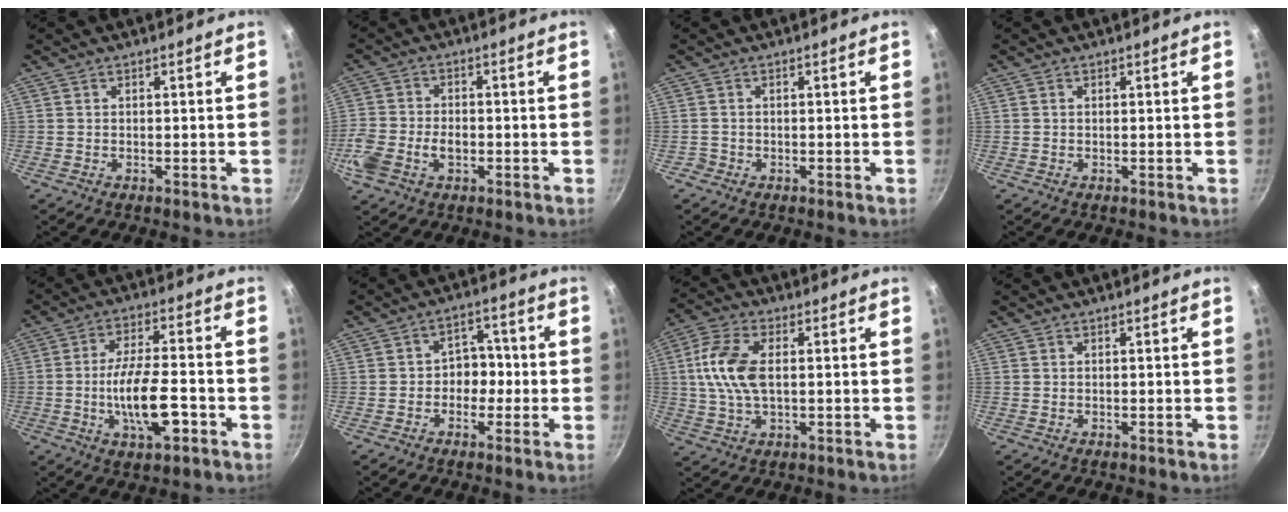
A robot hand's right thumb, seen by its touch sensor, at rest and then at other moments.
{"total": 9.3, "force": [-3.0, 6.3, 6.1], "torque": [-0.122, 0.021, -0.065]}
{"total": 1.1, "force": [-0.6, 0.9, 0.0], "torque": [0.001, 0.007, -0.012]}
{"total": 0.0}
{"total": 12.2, "force": [-3.9, 4.5, 10.7], "torque": [-0.181, 0.023, -0.067]}
{"total": 5.5, "force": [-1.2, 4.5, 2.9], "torque": [0.011, 0.024, -0.027]}
{"total": 10.6, "force": [1.0, 5.9, 8.8], "torque": [-0.174, 0.015, 0.011]}
{"total": 0.0}